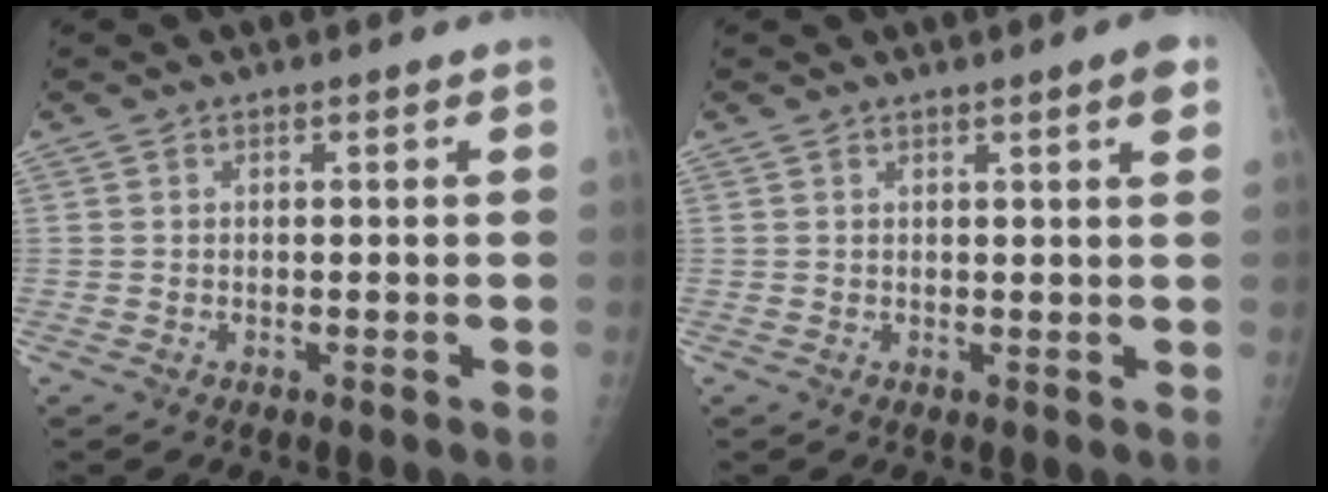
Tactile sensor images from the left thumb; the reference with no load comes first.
{"total": 3.0, "force": [1.6, 0.1, 2.6], "torque": [-0.035, -0.006, 0.021]}